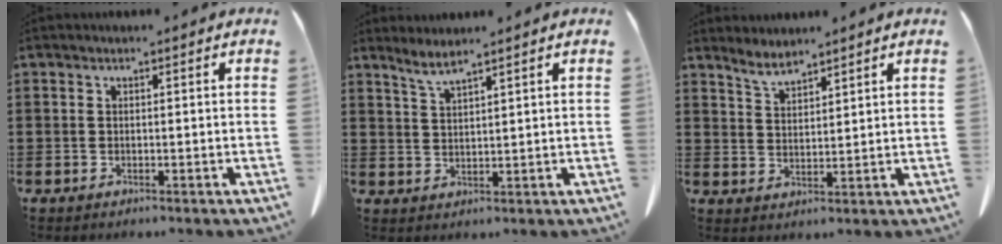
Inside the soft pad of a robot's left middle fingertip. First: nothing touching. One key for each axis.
{"total": 2.8, "fx": 2.3, "fy": -0.2, "fz": 1.5, "tx": -0.036, "ty": -0.002, "tz": 0.044}
{"total": 3.6, "fx": 3.3, "fy": 0.6, "fz": 1.3, "tx": -0.035, "ty": -0.011, "tz": 0.063}